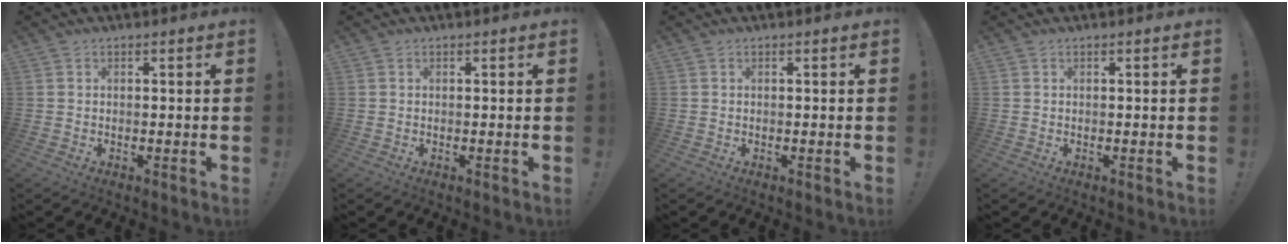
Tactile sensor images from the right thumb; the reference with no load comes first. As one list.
[{"total": 0.0}, {"total": 0.0}, {"total": 0.0}]